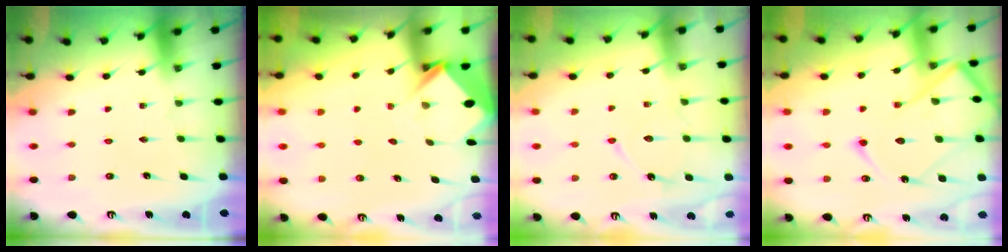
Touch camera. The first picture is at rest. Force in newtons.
{"total": 3.8, "press": 3.8, "slide": 0.1}
{"total": 9.9, "press": 9.9, "slide": 0.7}
{"total": 16.2, "press": 16.1, "slide": 1.5}